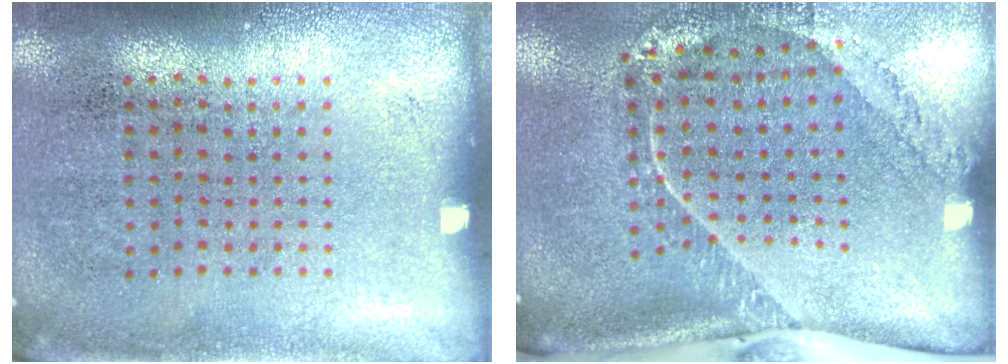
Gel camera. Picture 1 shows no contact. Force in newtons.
{"total": 2.5, "press": 1.8, "slide": 1.8}